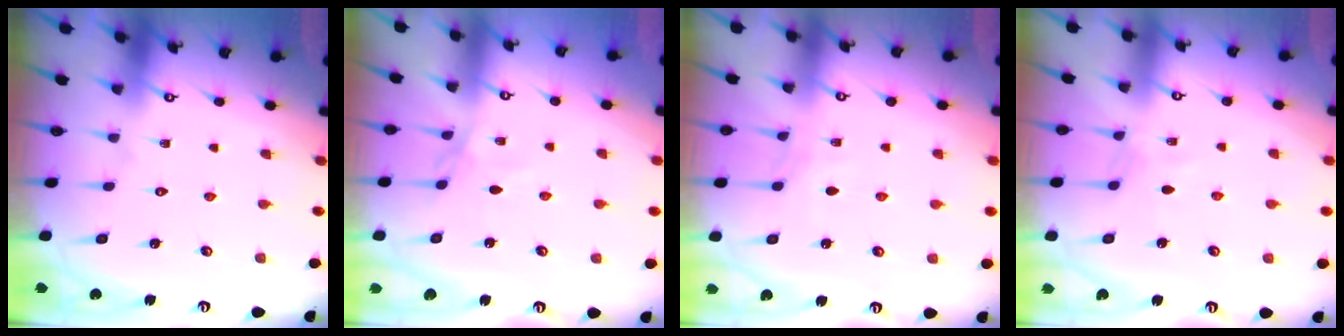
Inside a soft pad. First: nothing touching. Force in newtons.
{"total": 2.4, "press": 2.3, "slide": 0.4}
{"total": 3.2, "press": 3.1, "slide": 0.5}
{"total": 4.0, "press": 4.0, "slide": 0.5}